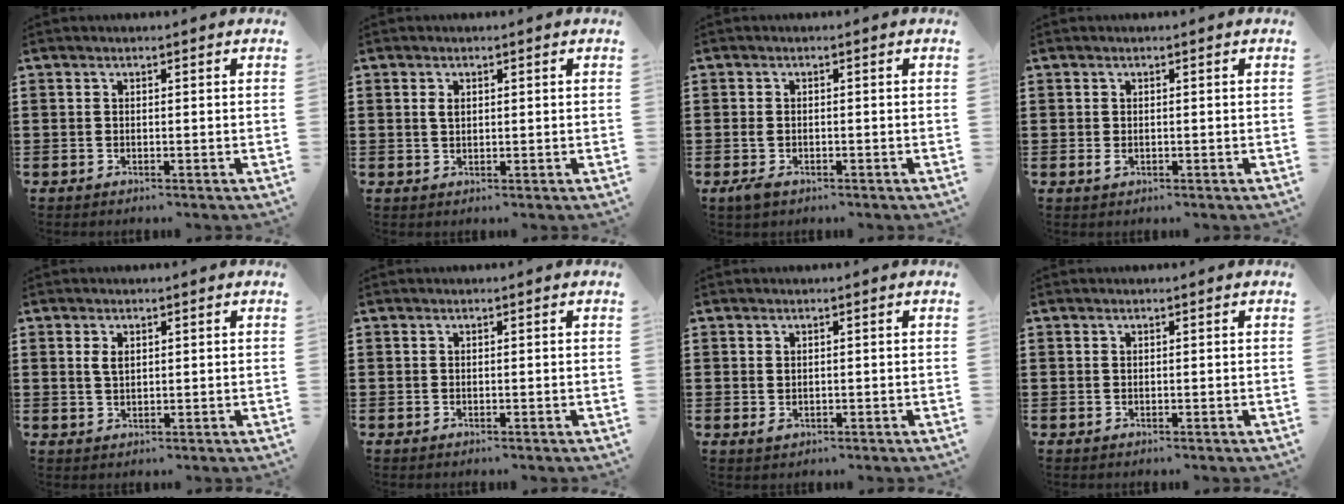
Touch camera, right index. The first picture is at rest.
{"total": 1.5, "force": [0.4, 0.9, 1.2], "torque": [-0.026, 0.006, 0.007]}
{"total": 1.7, "force": [-0.6, 1.0, 1.2], "torque": [-0.034, -0.003, -0.014]}
{"total": 1.0, "force": [-0.2, 0.7, 0.7], "torque": [-0.014, 0.000, -0.004]}
{"total": 2.0, "force": [0.7, 1.0, 1.5], "torque": [-0.035, 0.004, 0.013]}
{"total": 0.0}
{"total": 0.8, "force": [0.2, 0.5, 0.6], "torque": [-0.015, 0.001, 0.005]}
{"total": 0.0}